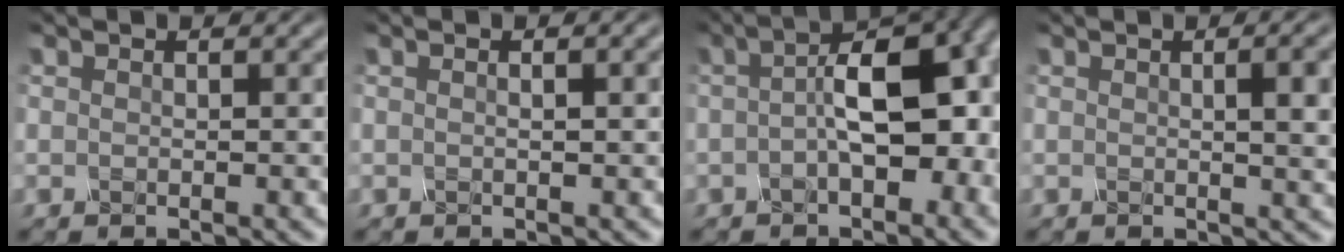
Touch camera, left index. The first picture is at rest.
{"total": 2.2, "force": [0.4, 0.7, 2.0], "torque": [-0.019, 0.005, -0.003]}
{"total": 9.8, "force": [0.0, 4.2, 8.9], "torque": [-0.123, 0.020, -0.007]}
{"total": 5.3, "force": [0.8, 1.8, 4.9], "torque": [-0.040, 0.014, 0.009]}